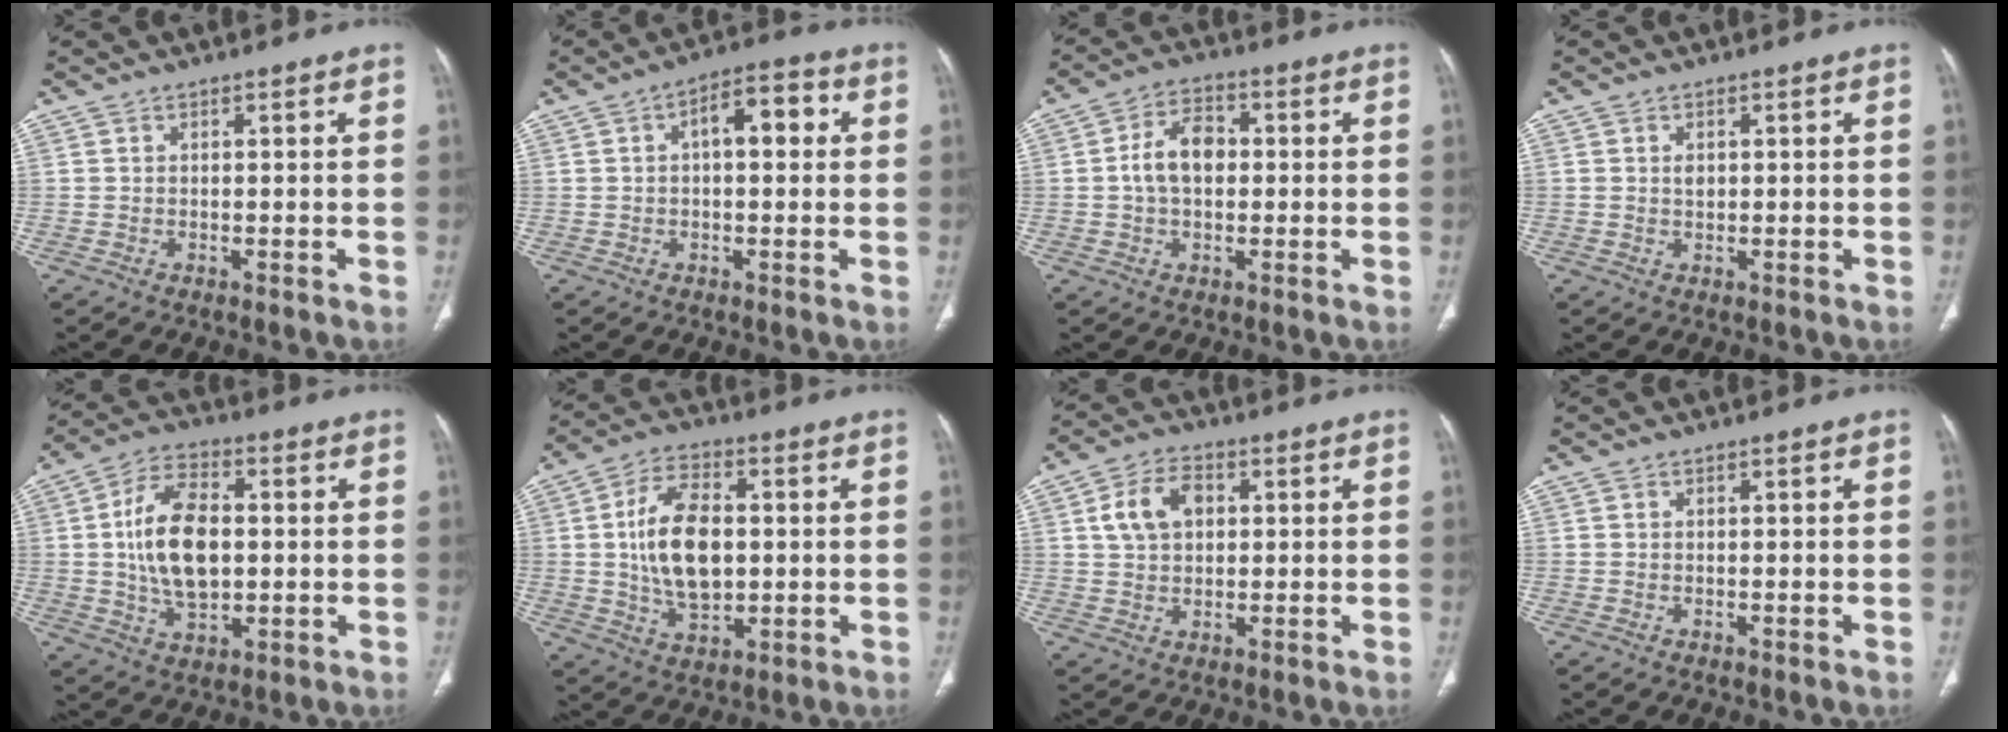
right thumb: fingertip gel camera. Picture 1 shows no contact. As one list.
[{"total": 7.7, "force": [1.4, 3.7, 6.6], "torque": [-0.083, 0.023, 0.015]}, {"total": 7.7, "force": [0.3, 5.1, 5.8], "torque": [-0.095, 0.018, -0.002]}, {"total": 1.4, "force": [0.3, 1.0, 0.9], "torque": [-0.011, -0.001, 0.008]}, {"total": 14.3, "force": [0.8, 8.2, 11.7], "torque": [-0.203, 0.007, 0.015]}, {"total": 14.2, "force": [0.9, 8.2, 11.6], "torque": [-0.197, 0.003, 0.019]}, {"total": 8.2, "force": [2.0, 5.7, 5.6], "torque": [-0.092, 0.009, 0.034]}, {"total": 0.0}]